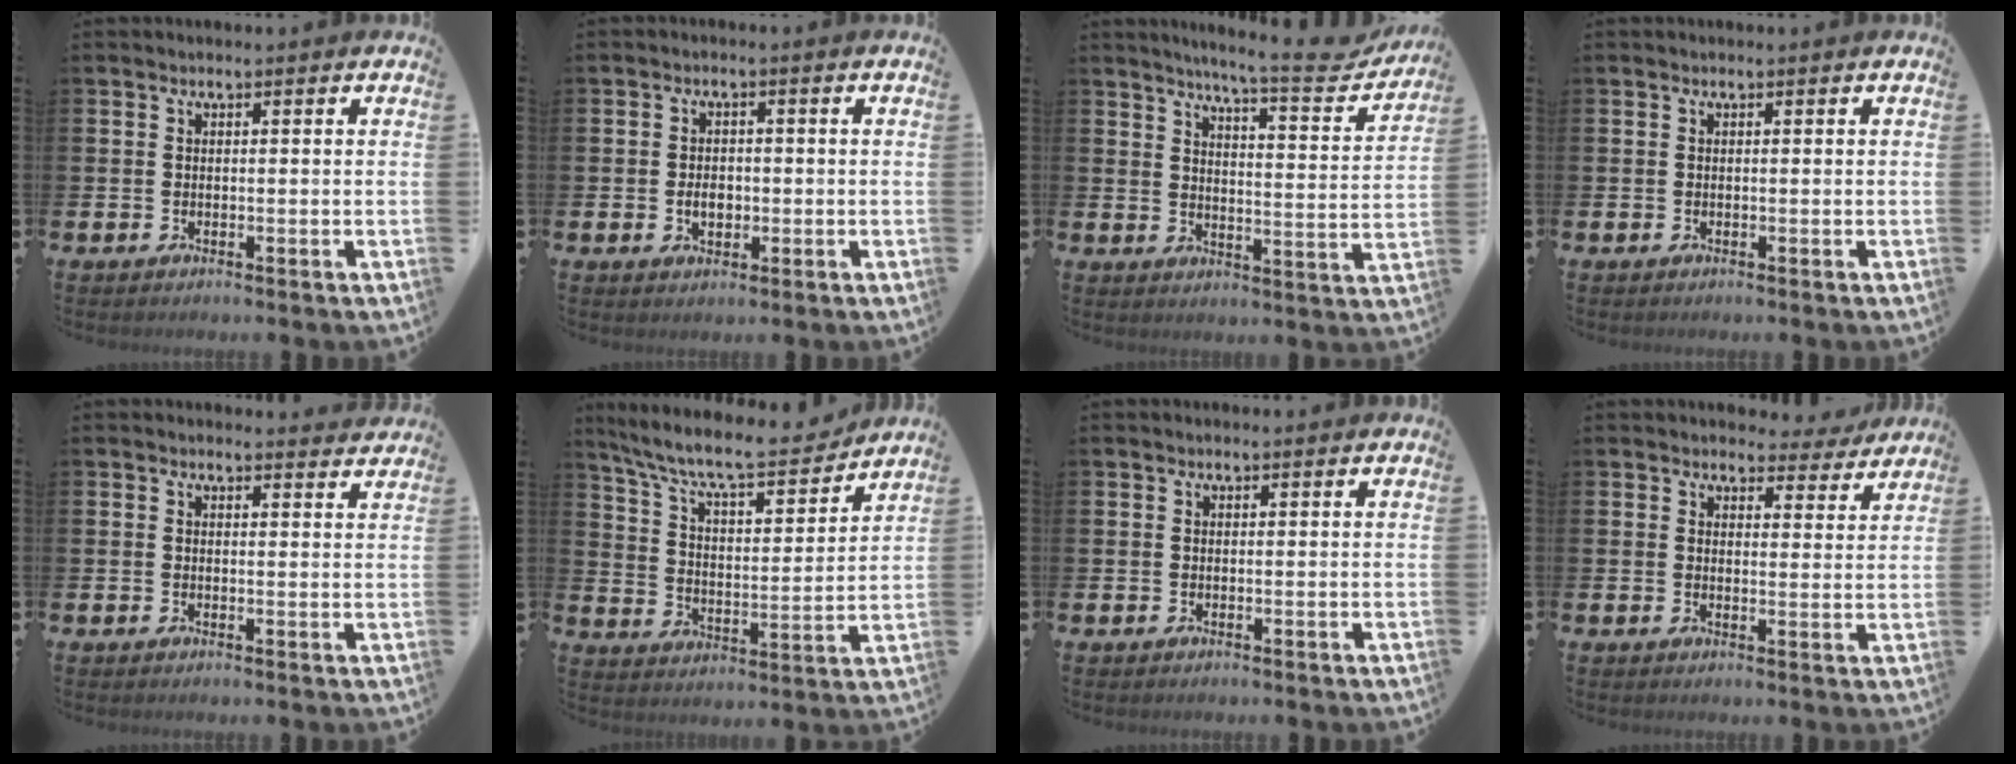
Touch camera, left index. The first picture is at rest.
{"total": 2.7, "force": [-0.4, 2.0, 1.9], "torque": [-0.019, -0.004, -0.014]}
{"total": 7.3, "force": [6.5, 0.7, 3.3], "torque": [-0.062, -0.050, 0.102]}
{"total": 0.0}
{"total": 1.8, "force": [1.7, 0.3, -0.1], "torque": [0.008, -0.009, 0.030]}
{"total": 9.9, "force": [9.0, 1.8, 3.7], "torque": [-0.109, -0.061, 0.153]}
{"total": 0.0}
{"total": 3.7, "force": [3.5, 1.2, 0.2], "torque": [0.001, -0.023, 0.060]}